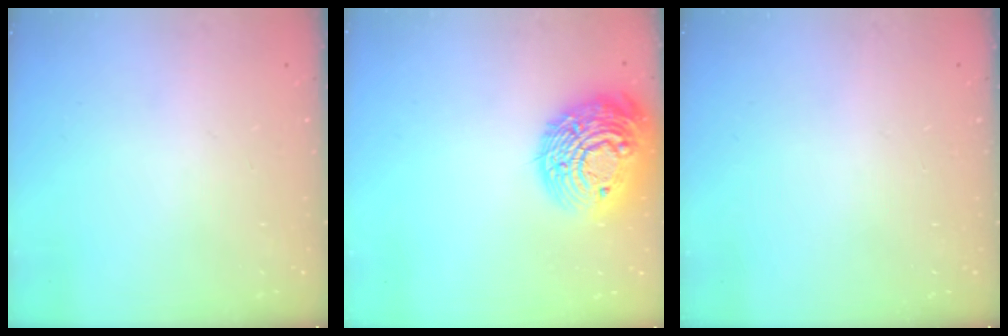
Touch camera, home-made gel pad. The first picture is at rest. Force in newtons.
{"total": 21.7, "press": 21.6, "slide": 1.8}
{"total": 0.0}